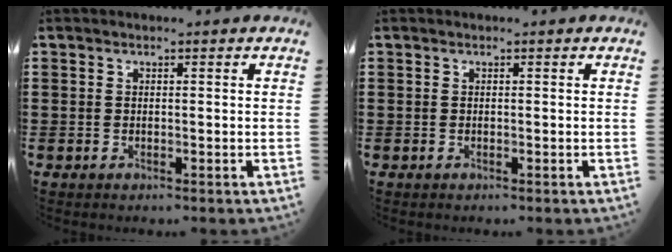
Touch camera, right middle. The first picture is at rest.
{"total": 0.0}